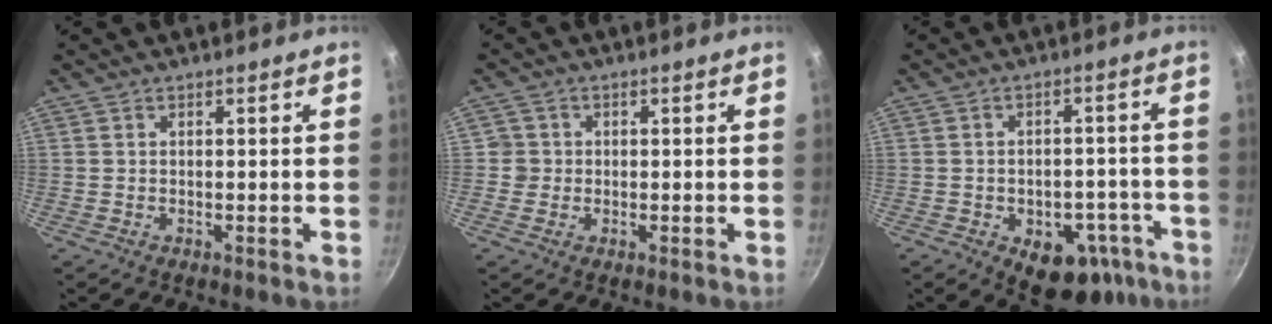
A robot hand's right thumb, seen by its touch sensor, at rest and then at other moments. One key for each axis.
{"total": 2.5, "fx": -0.1, "fy": 2.5, "fz": 0.0, "tx": 0.021, "ty": 0.009, "tz": -0.005}
{"total": 12.6, "fx": -6.6, "fy": 7.4, "fz": 7.6, "tx": -0.069, "ty": 0.042, "tz": -0.083}